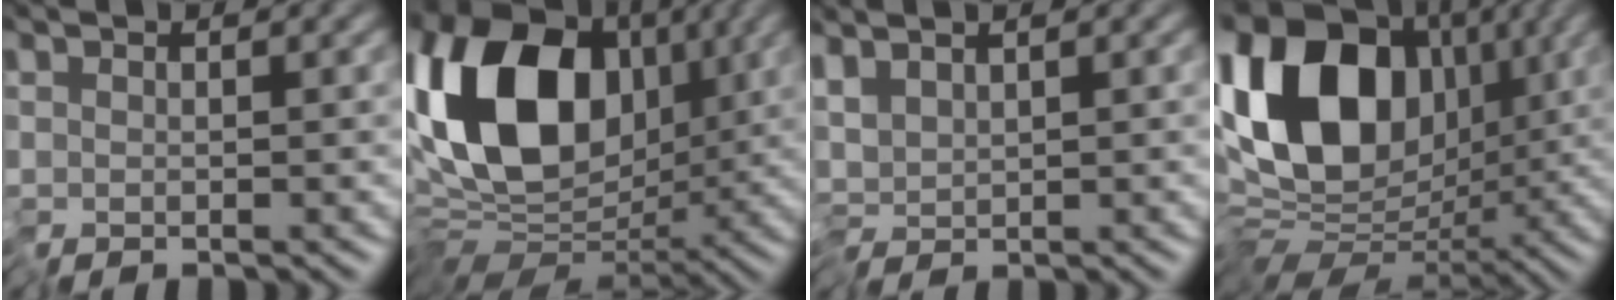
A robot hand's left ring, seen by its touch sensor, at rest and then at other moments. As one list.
[{"total": 13.2, "force": [2.4, 9.0, 9.4], "torque": [-0.170, 0.016, 0.029]}, {"total": 2.2, "force": [0.4, 0.9, 1.9], "torque": [-0.038, 0.006, 0.003]}, {"total": 14.7, "force": [2.9, 10.1, 10.2], "torque": [-0.183, 0.037, 0.031]}]